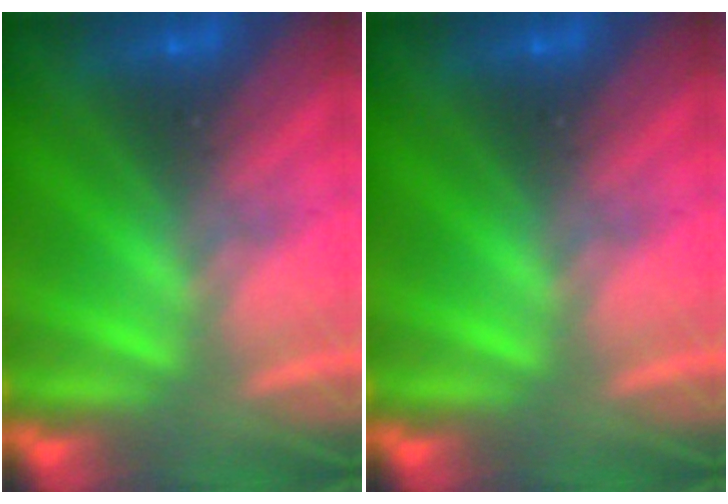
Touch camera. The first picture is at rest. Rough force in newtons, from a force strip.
{"total": 0.0}